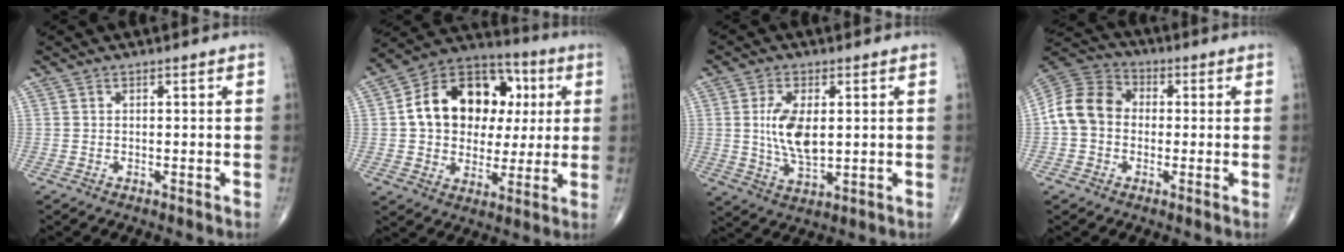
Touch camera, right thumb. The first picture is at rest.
{"total": 19.7, "force": [3.2, 14.7, 12.7], "torque": [-0.163, 0.022, 0.050]}
{"total": 9.1, "force": [1.0, 4.5, 7.8], "torque": [-0.147, -0.013, 0.025]}
{"total": 11.0, "force": [-0.5, 9.0, 6.3], "torque": [-0.108, 0.035, -0.022]}